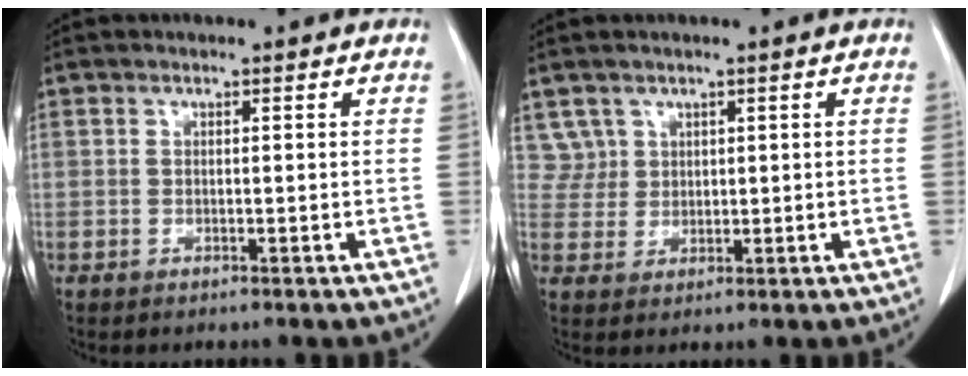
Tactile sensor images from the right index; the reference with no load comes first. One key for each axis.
{"total": 4.6, "fx": 2.3, "fy": 4.0, "fz": -0.2, "tx": 0.013, "ty": 0.014, "tz": 0.050}